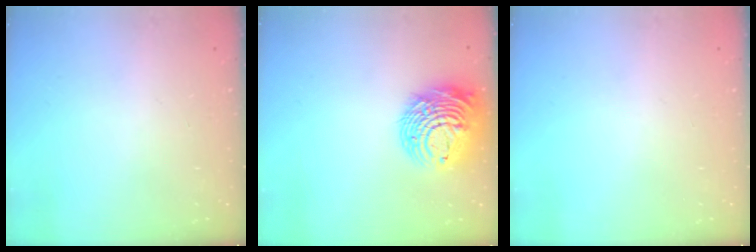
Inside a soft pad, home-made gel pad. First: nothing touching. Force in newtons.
{"total": 15.0, "press": 14.9, "slide": 1.5}
{"total": 0.0}